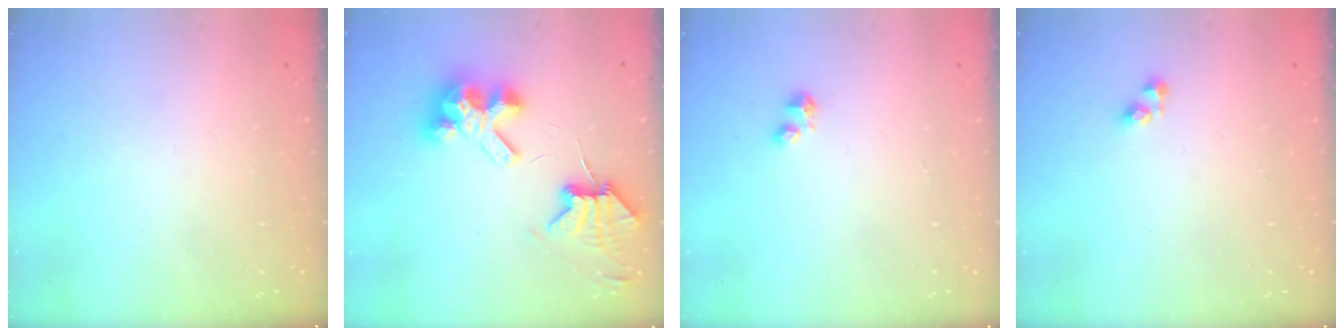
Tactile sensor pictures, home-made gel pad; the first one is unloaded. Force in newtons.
{"total": 8.0, "press": 7.9, "slide": 1.0}
{"total": 2.8, "press": 2.8, "slide": 0.4}
{"total": 3.8, "press": 3.8, "slide": 0.7}